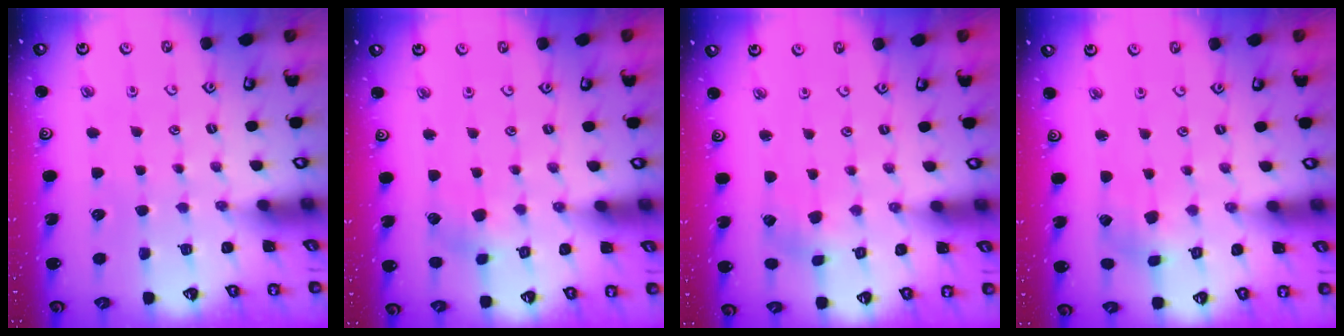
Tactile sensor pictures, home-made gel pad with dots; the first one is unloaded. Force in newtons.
{"total": 3.4, "press": 3.4, "slide": 0.6}
{"total": 1.1, "press": 1.1, "slide": 0.1}
{"total": 2.7, "press": 2.6, "slide": 0.3}